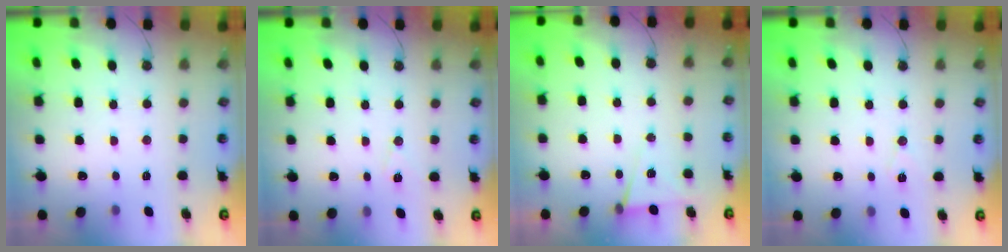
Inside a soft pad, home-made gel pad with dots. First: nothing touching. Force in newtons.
{"total": 6.5, "press": 4.7, "slide": 4.5}
{"total": 5.9, "press": 4.0, "slide": 4.4}
{"total": 6.9, "press": 5.3, "slide": 4.5}